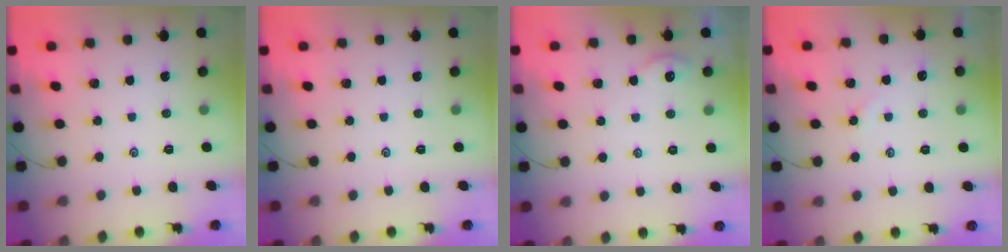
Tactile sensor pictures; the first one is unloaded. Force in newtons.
{"total": 0.0}
{"total": 2.2, "press": 2.2, "slide": 0.2}
{"total": 2.2, "press": 2.2, "slide": 0.4}